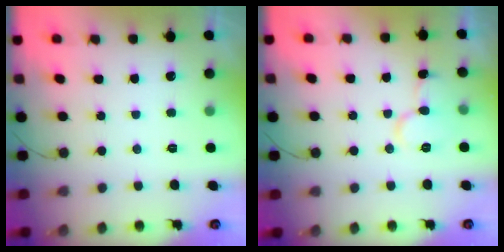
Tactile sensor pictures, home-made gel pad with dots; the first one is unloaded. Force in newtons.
{"total": 9.0, "press": 8.9, "slide": 1.0}